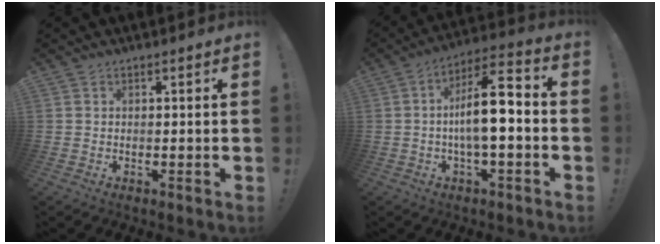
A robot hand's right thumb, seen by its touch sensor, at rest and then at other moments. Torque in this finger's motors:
{"motor_torque": [-0.09, 0.48, 0.93, 0.09, 0.16]}